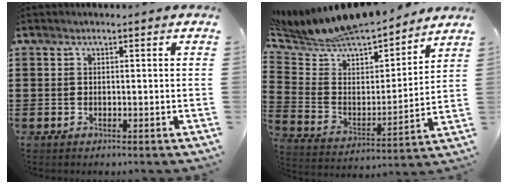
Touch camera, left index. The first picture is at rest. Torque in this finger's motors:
{"motor_torque": [1.07, -1.07, 0.57, 0.21]}